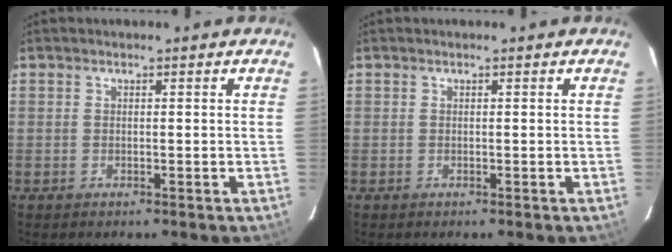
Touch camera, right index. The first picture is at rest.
{"total": 0.0}